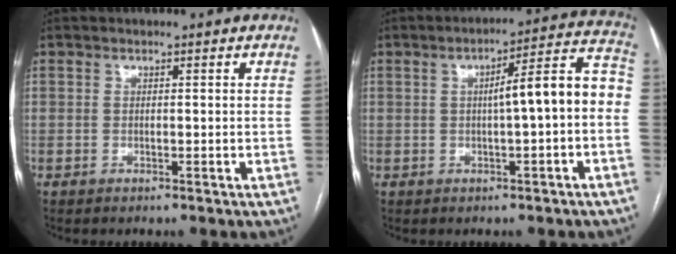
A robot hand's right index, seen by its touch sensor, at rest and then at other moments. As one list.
[{"total": 9.9, "force": [-0.5, 0.8, 9.8], "torque": [-0.131, 0.038, -0.009]}]